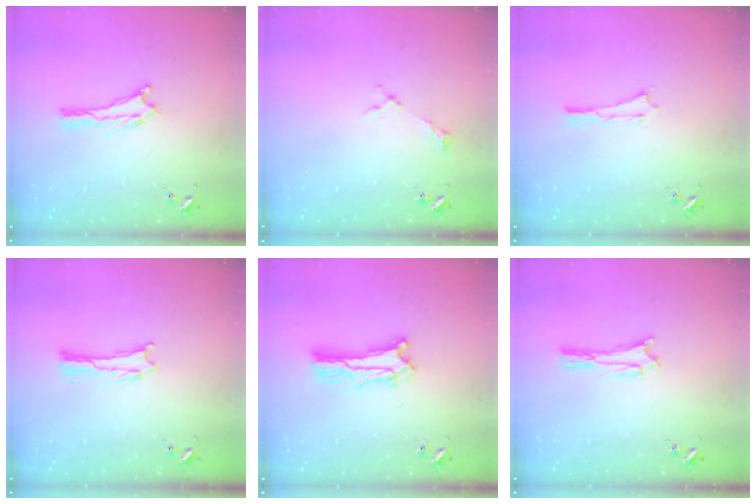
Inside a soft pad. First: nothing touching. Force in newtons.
{"total": 2.2, "press": 2.2, "slide": 0.3}
{"total": 0.0}
{"total": 0.0}
{"total": 4.6, "press": 4.6, "slide": 0.4}
{"total": 1.7, "press": 1.7, "slide": 0.3}